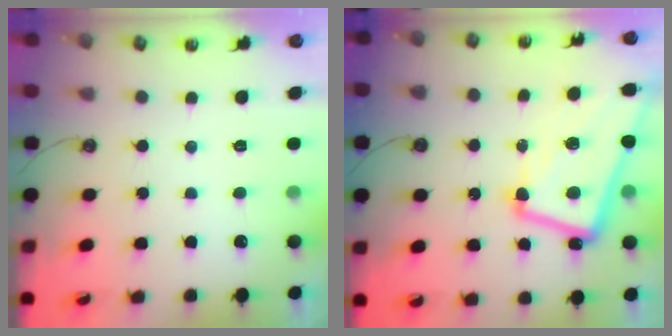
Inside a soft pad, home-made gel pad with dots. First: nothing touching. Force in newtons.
{"total": 11.0, "press": 10.8, "slide": 2.0}